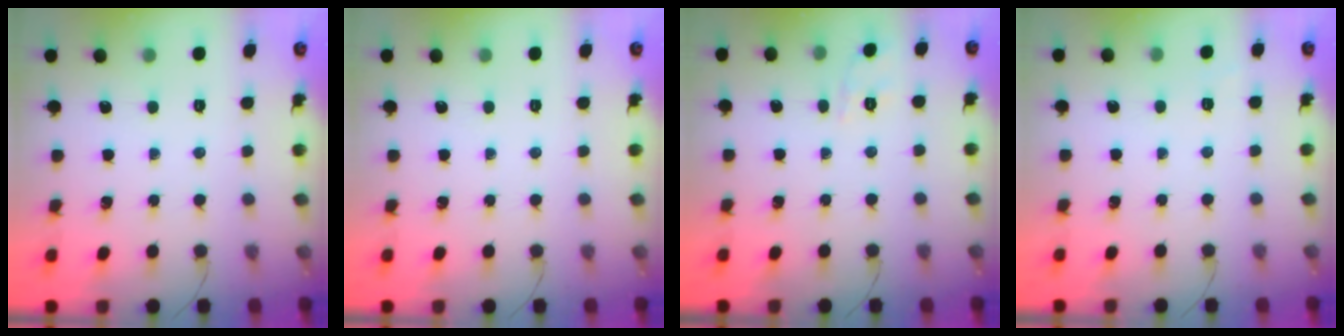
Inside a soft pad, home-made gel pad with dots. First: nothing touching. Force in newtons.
{"total": 0.0}
{"total": 1.7, "press": 0.3, "slide": 1.6}
{"total": 5.5, "press": 5.3, "slide": 1.5}